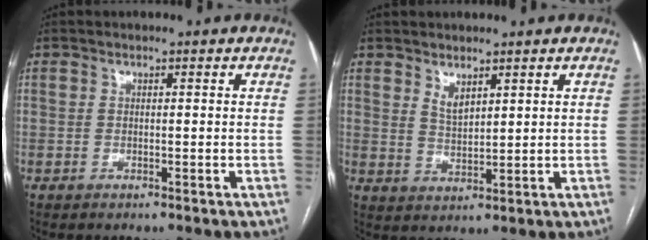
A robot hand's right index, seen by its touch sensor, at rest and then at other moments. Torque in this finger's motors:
{"motor_torque": [0.50, 0.51, 0.13, 0.05]}